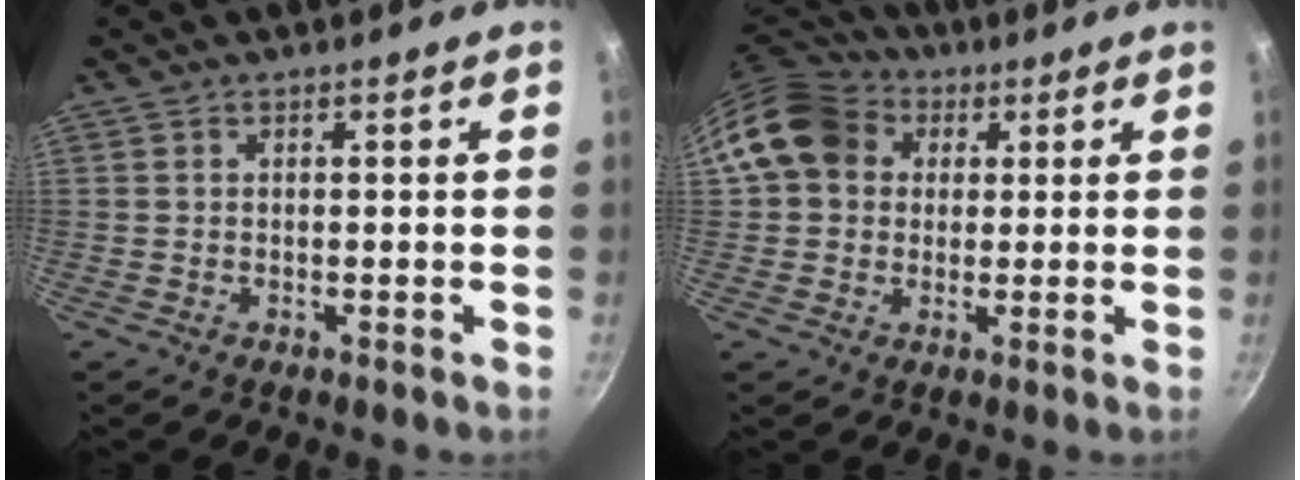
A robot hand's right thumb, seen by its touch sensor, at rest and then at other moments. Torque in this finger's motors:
{"motor_torque": [-0.09, 2.00, 0.20, -0.16, 0.10]}